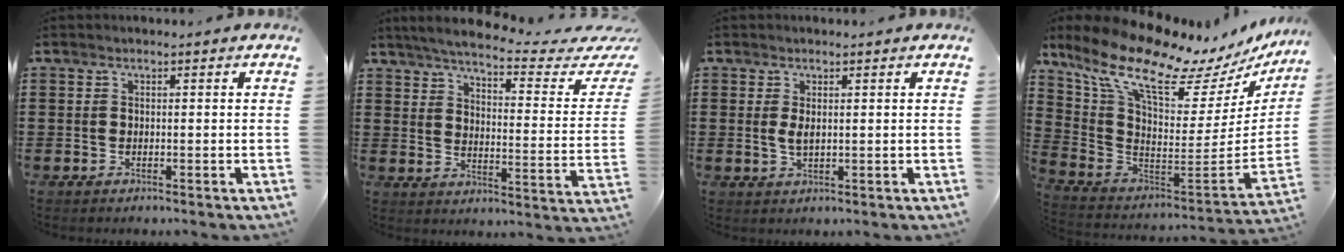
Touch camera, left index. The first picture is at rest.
{"total": 5.2, "force": [4.2, -0.6, 3.0], "torque": [-0.077, -0.035, 0.066]}
{"total": 2.0, "force": [0.4, 0.7, 1.8], "torque": [-0.044, -0.001, 0.004]}
{"total": 12.4, "force": [9.9, 2.4, 7.1], "torque": [-0.170, -0.079, 0.164]}